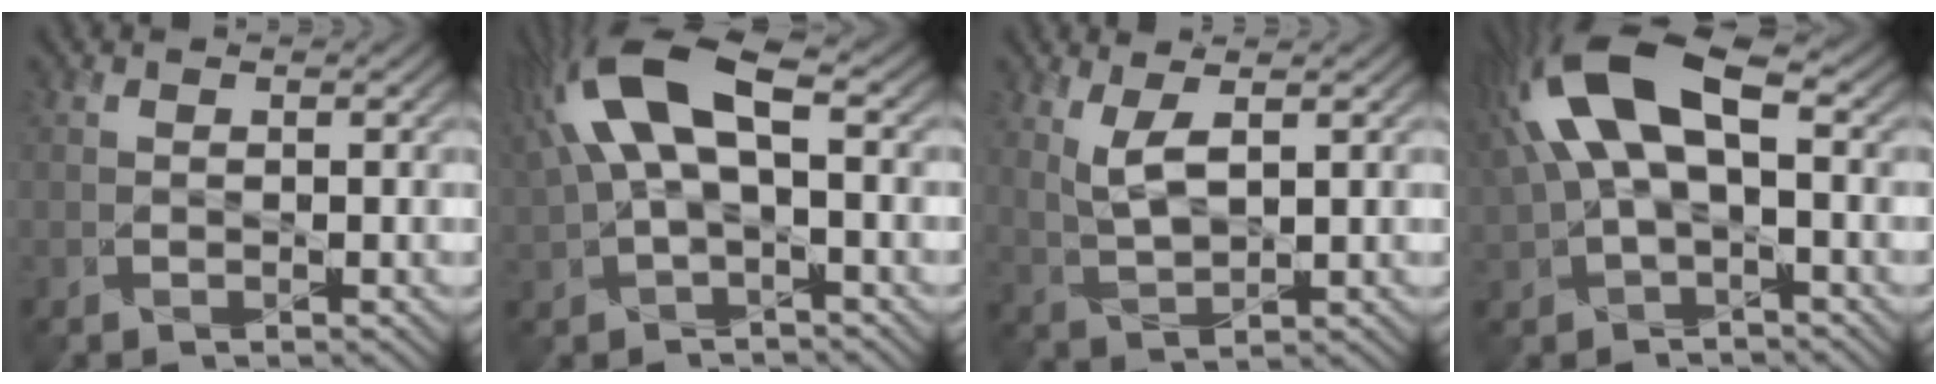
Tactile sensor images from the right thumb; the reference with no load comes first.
{"total": 12.3, "force": [3.1, 5.5, 10.5], "torque": [-0.251, 0.026, 0.057]}
{"total": 4.1, "force": [1.9, 1.3, 3.4], "torque": [-0.090, -0.002, 0.045]}
{"total": 14.2, "force": [3.4, 7.0, 12.0], "torque": [-0.275, 0.028, 0.058]}